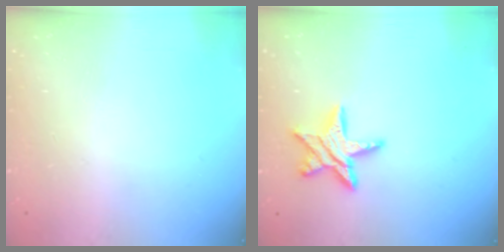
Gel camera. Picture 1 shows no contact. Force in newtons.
{"total": 10.8, "press": 10.7, "slide": 0.8}